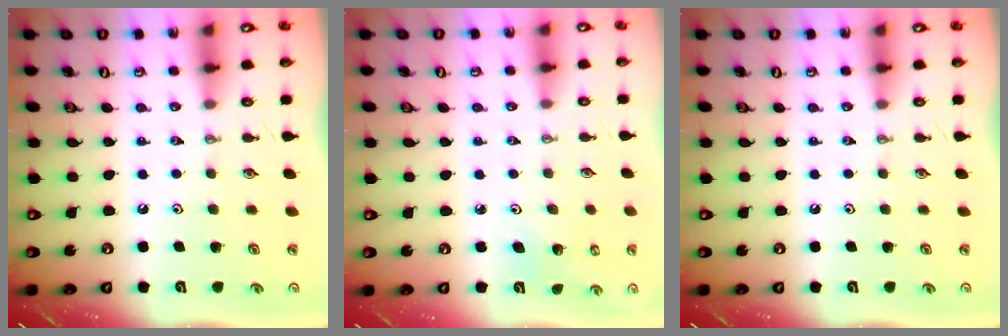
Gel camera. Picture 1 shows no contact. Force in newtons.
{"total": 4.2, "press": 4.1, "slide": 0.9}
{"total": 0.0}